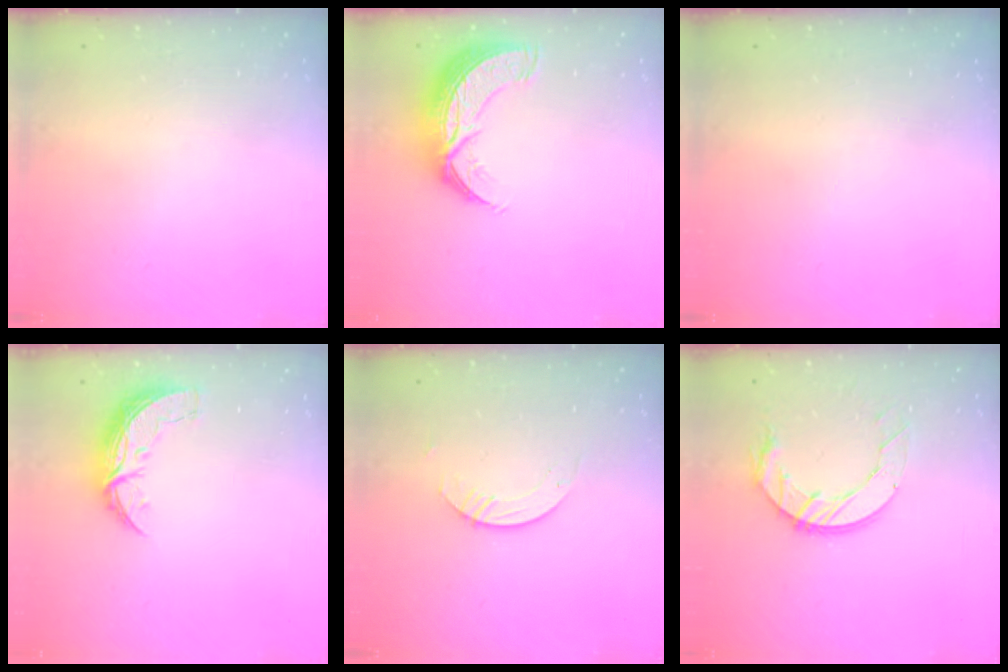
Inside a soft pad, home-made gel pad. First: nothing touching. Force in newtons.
{"total": 10.8, "press": 10.7, "slide": 1.0}
{"total": 0.0}
{"total": 7.5, "press": 7.5, "slide": 0.5}
{"total": 2.2, "press": 2.2, "slide": 0.2}
{"total": 11.0, "press": 11.0, "slide": 1.2}